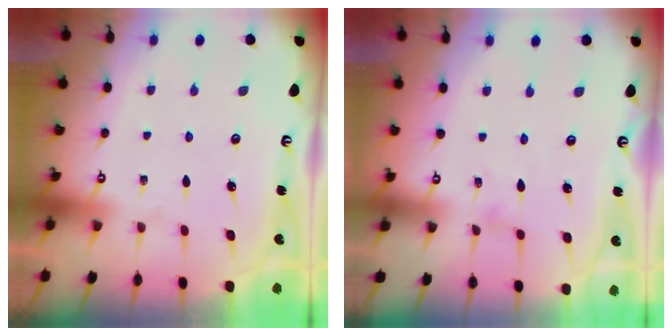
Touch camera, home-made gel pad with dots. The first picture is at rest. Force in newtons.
{"total": 0.0}